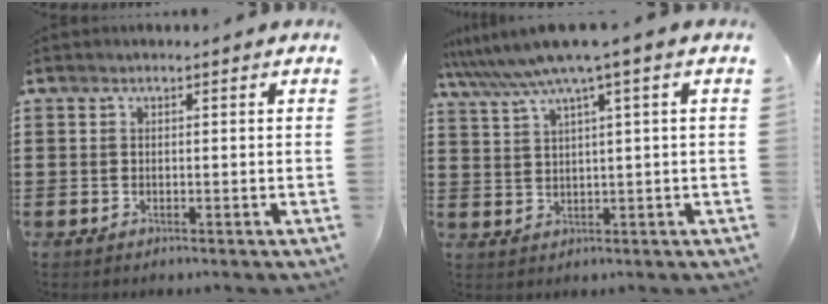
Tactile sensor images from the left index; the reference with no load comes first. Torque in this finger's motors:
{"motor_torque": [2.14, 0.00, 0.98, 0.15]}